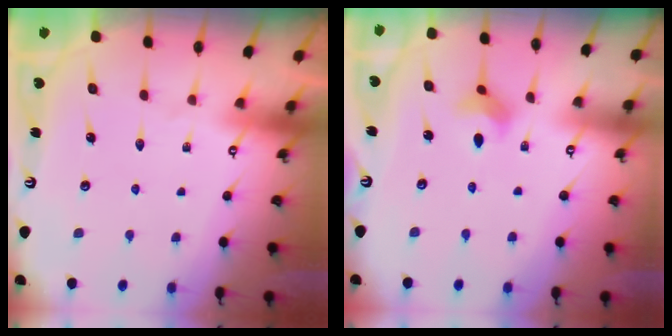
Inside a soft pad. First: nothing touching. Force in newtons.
{"total": 3.4, "press": 3.3, "slide": 0.6}